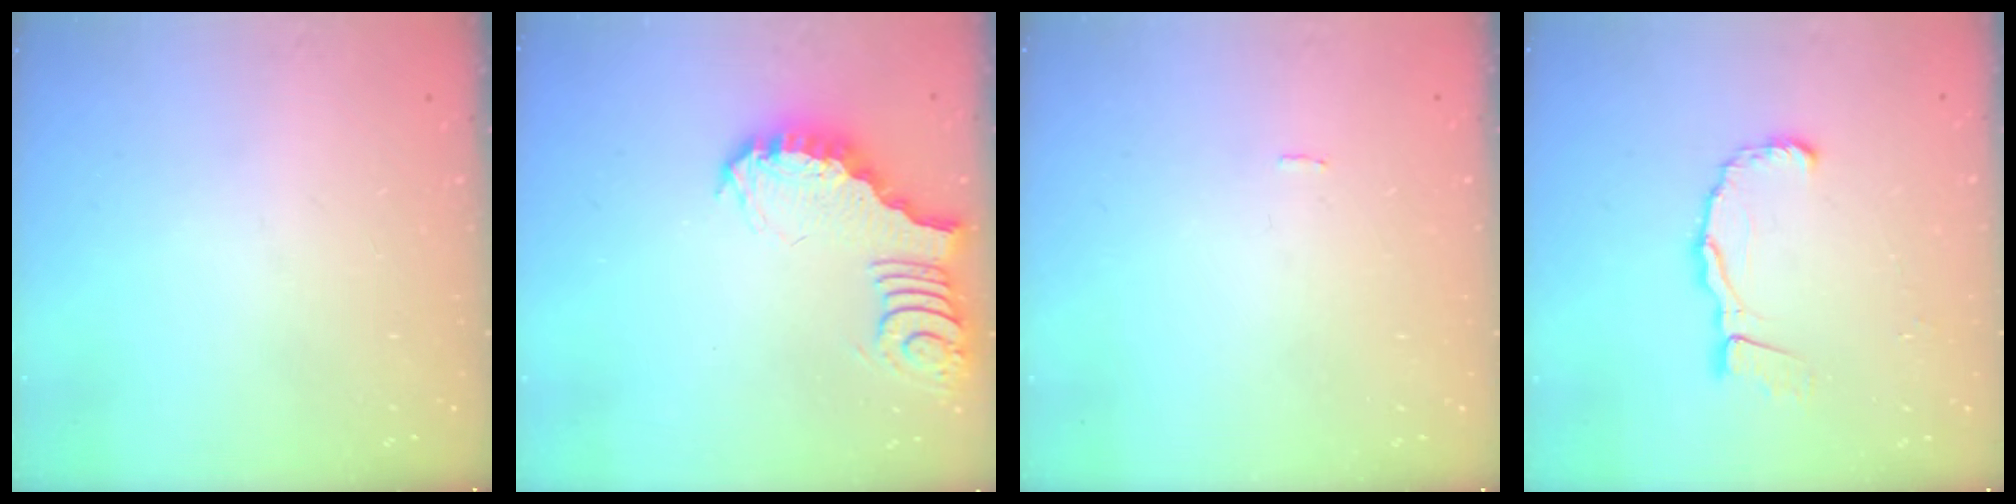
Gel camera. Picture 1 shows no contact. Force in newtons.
{"total": 3.9, "press": 3.9, "slide": 0.6}
{"total": 0.0}
{"total": 9.6, "press": 9.5, "slide": 1.3}